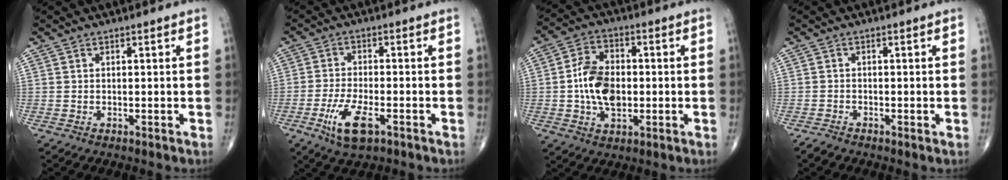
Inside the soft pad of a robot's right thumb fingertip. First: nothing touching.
{"total": 7.8, "force": [-3.6, 2.9, 6.3], "torque": [-0.129, 0.004, -0.062]}
{"total": 10.4, "force": [-0.6, 6.7, 7.9], "torque": [-0.128, 0.011, -0.016]}
{"total": 1.3, "force": [-1.1, 0.4, 0.6], "torque": [-0.015, -0.005, -0.025]}